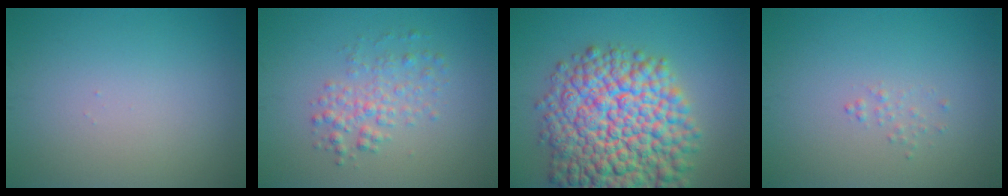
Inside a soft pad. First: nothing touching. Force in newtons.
{"total": 2.7, "press": 2.7, "slide": 0.0}
{"total": 14.5, "press": 14.5, "slide": 0.5}
{"total": 0.7, "press": 0.7, "slide": 0.1}